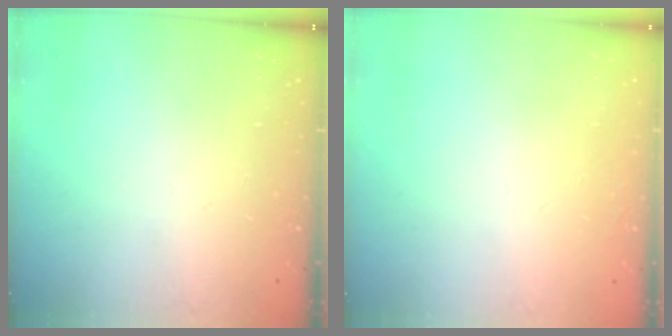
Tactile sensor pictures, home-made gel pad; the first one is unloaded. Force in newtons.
{"total": 1.5, "press": 1.5, "slide": 0.1}